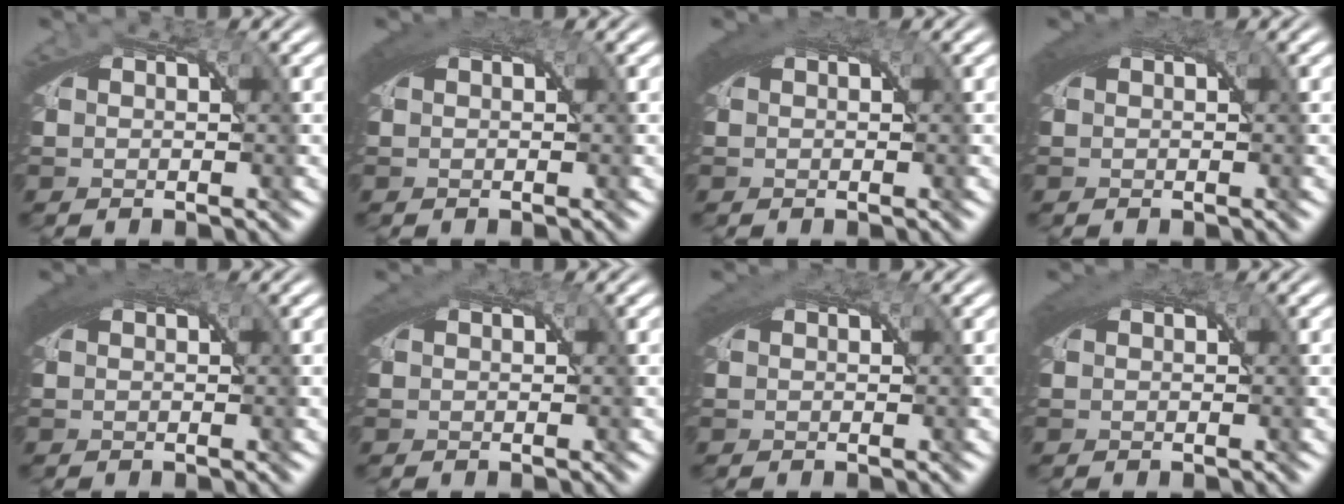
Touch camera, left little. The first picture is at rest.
{"total": 2.3, "force": [0.9, 1.1, 1.9], "torque": [-0.036, 0.000, 0.016]}
{"total": 2.5, "force": [0.9, 1.2, 2.0], "torque": [-0.038, -0.001, 0.015]}
{"total": 2.1, "force": [0.8, 1.0, 1.6], "torque": [-0.032, 0.000, 0.013]}
{"total": 2.7, "force": [1.0, 1.2, 2.2], "torque": [-0.039, 0.000, 0.016]}
{"total": 1.2, "force": [0.5, 0.7, 0.9], "torque": [-0.015, 0.000, 0.007]}
{"total": 1.5, "force": [0.6, 0.8, 1.1], "torque": [-0.022, -0.001, 0.010]}
{"total": 1.9, "force": [0.8, 1.0, 1.4], "torque": [-0.029, -0.001, 0.012]}